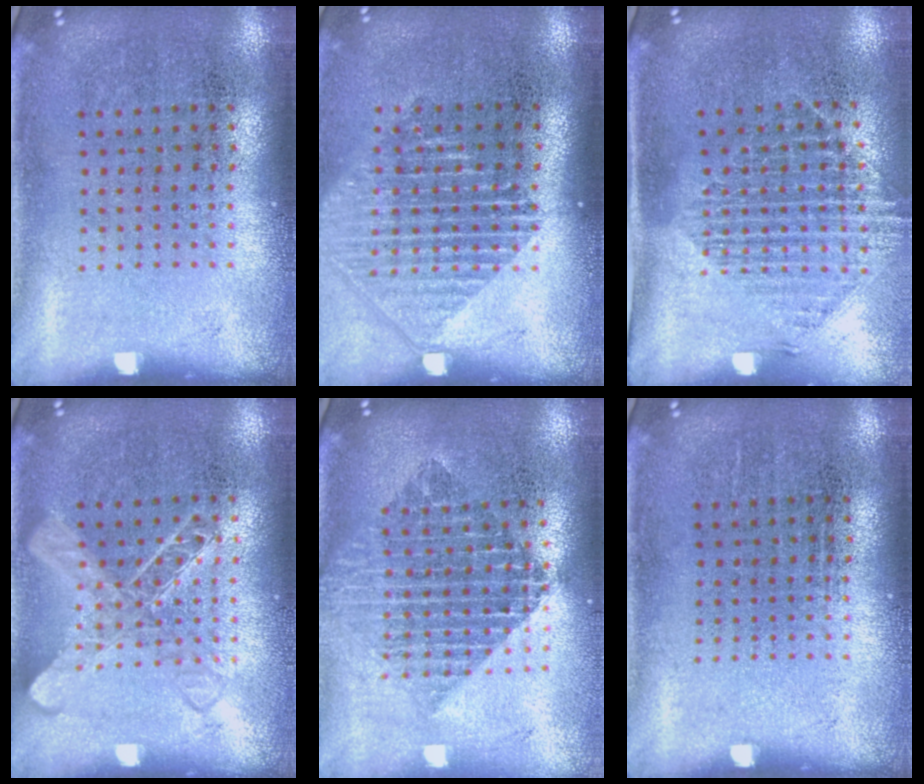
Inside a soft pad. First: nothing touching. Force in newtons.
{"total": 1.4, "press": 1.3, "slide": 0.6}
{"total": 1.6, "press": 1.3, "slide": 0.9}
{"total": 1.3, "press": 1.3, "slide": 0.3}
{"total": 2.0, "press": 1.6, "slide": 1.3}
{"total": 0.0}